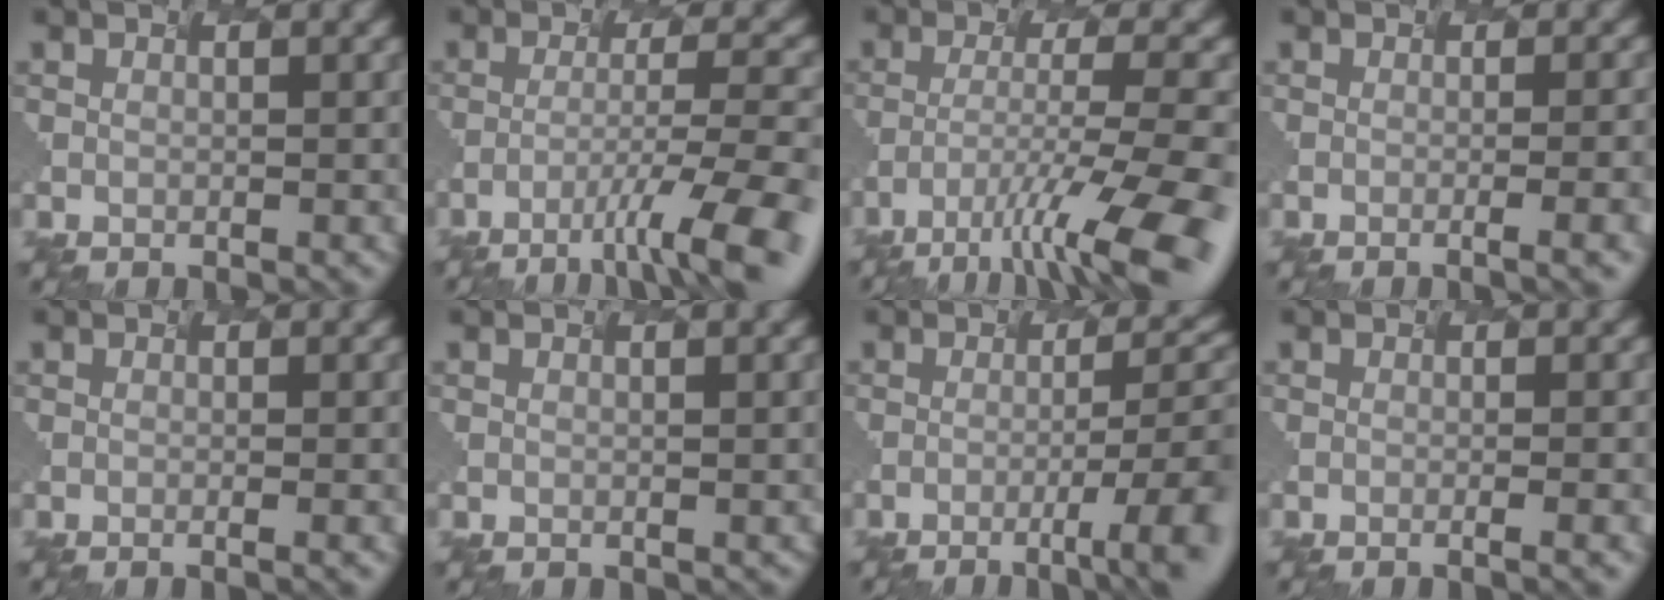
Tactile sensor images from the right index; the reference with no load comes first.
{"total": 8.4, "force": [-5.8, 0.2, 6.0], "torque": [-0.115, 0.002, -0.067]}
{"total": 10.7, "force": [-7.8, 1.0, 7.3], "torque": [-0.145, -0.009, -0.098]}
{"total": 5.3, "force": [-1.7, 1.7, 4.8], "torque": [-0.037, 0.005, 0.007]}
{"total": 1.3, "force": [-0.4, 0.3, 1.2], "torque": [-0.007, 0.004, -0.004]}
{"total": 0.0}
{"total": 7.5, "force": [-3.1, 1.0, 6.7], "torque": [-0.104, -0.006, -0.009]}
{"total": 3.0, "force": [-0.9, 0.8, 2.7], "torque": [-0.021, 0.005, -0.003]}